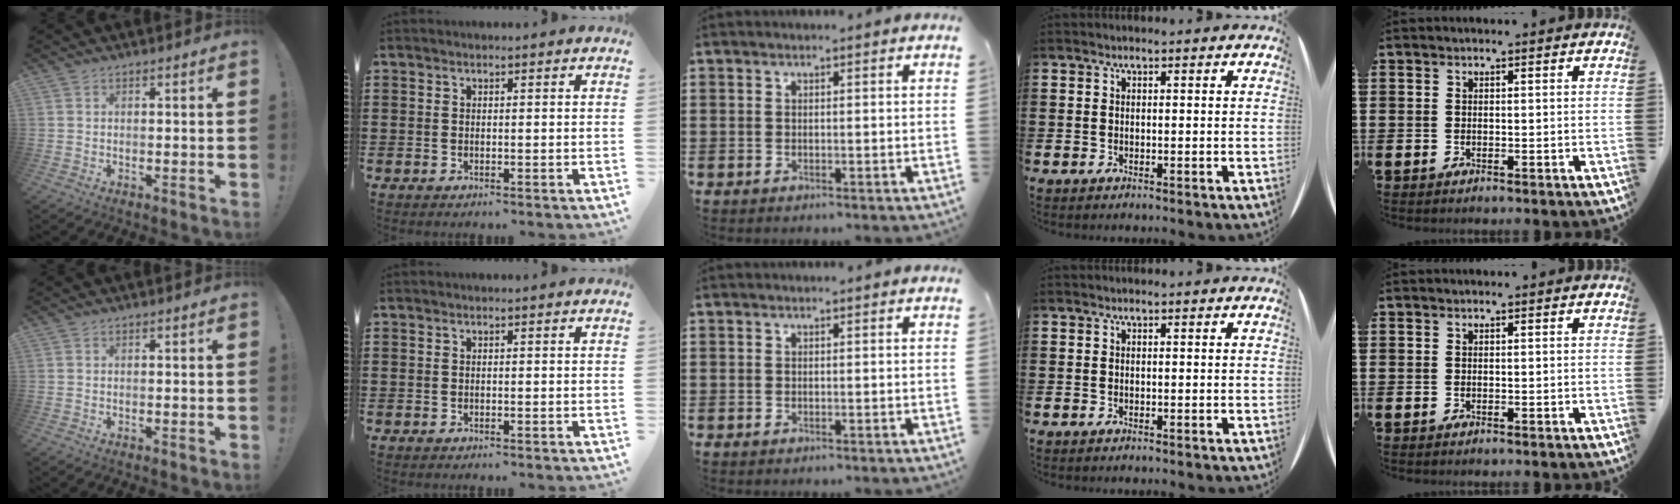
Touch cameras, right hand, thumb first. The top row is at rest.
{}